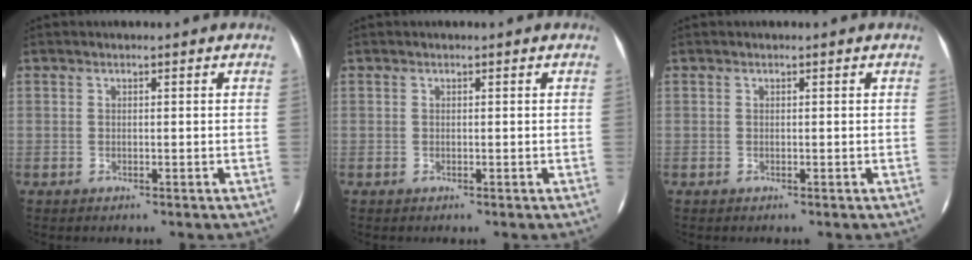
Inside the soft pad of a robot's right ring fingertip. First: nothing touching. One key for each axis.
{"total": 0.0}
{"total": 0.0}